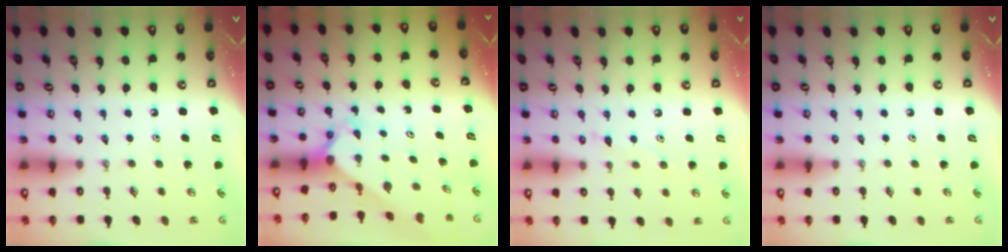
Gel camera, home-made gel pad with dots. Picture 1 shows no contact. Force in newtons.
{"total": 2.6, "press": 2.6, "slide": 0.2}
{"total": 6.3, "press": 6.2, "slide": 0.7}
{"total": 0.0}